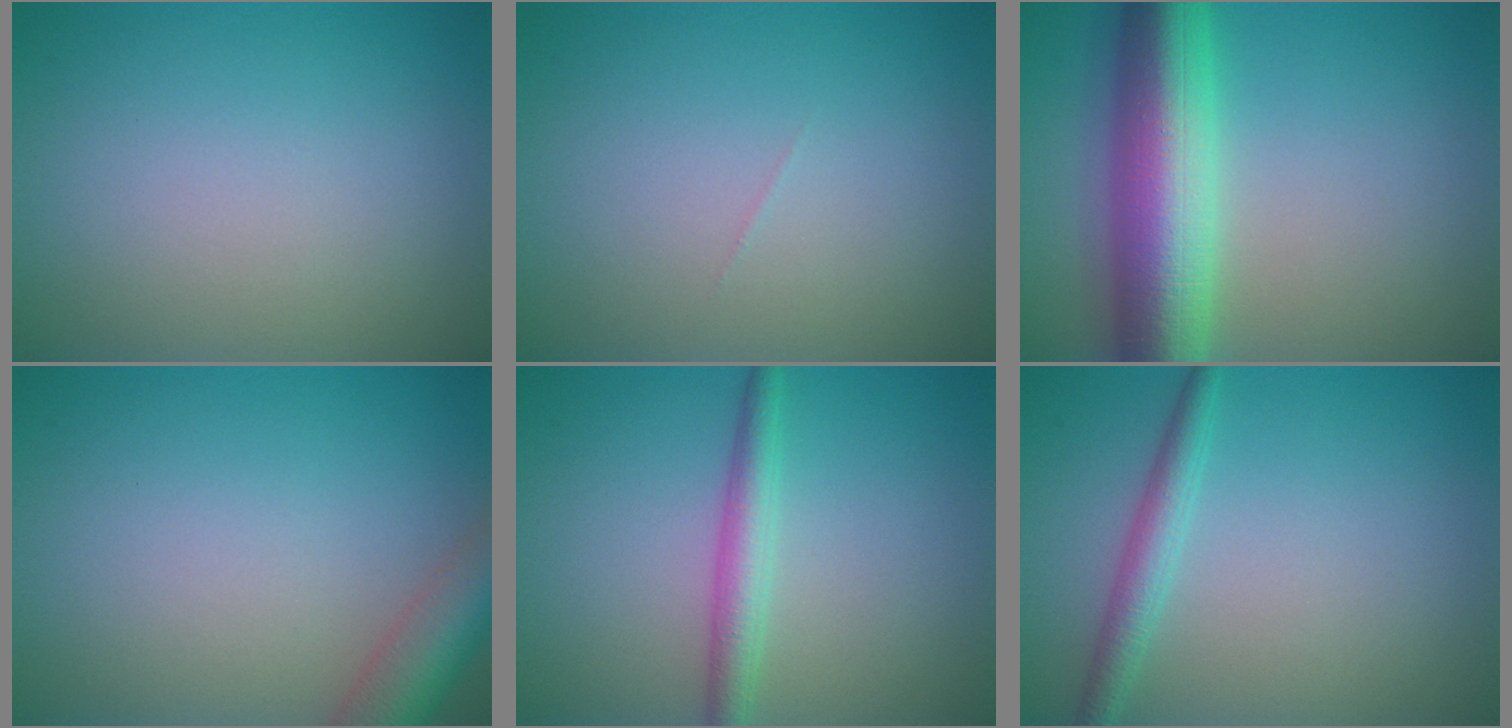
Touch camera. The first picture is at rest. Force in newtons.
{"total": 0.0}
{"total": 10.7, "press": 10.6, "slide": 0.2}
{"total": 4.9, "press": 4.8, "slide": 0.4}
{"total": 2.9, "press": 2.9, "slide": 0.1}
{"total": 2.3, "press": 2.3, "slide": 0.1}